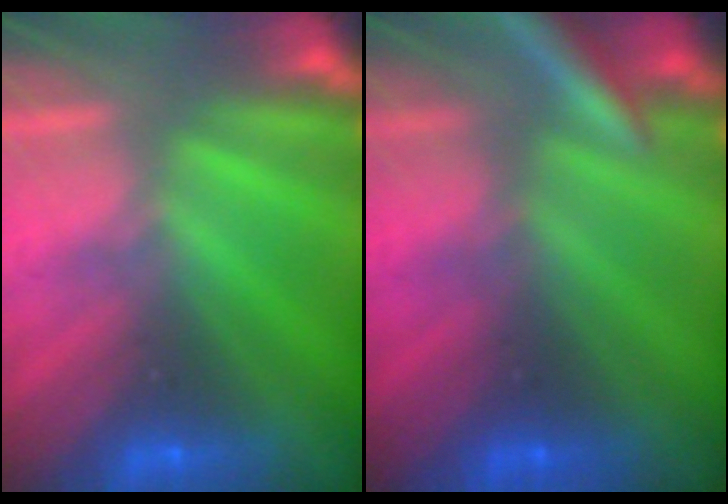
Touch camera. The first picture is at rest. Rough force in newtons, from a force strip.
{"total": 2.7}